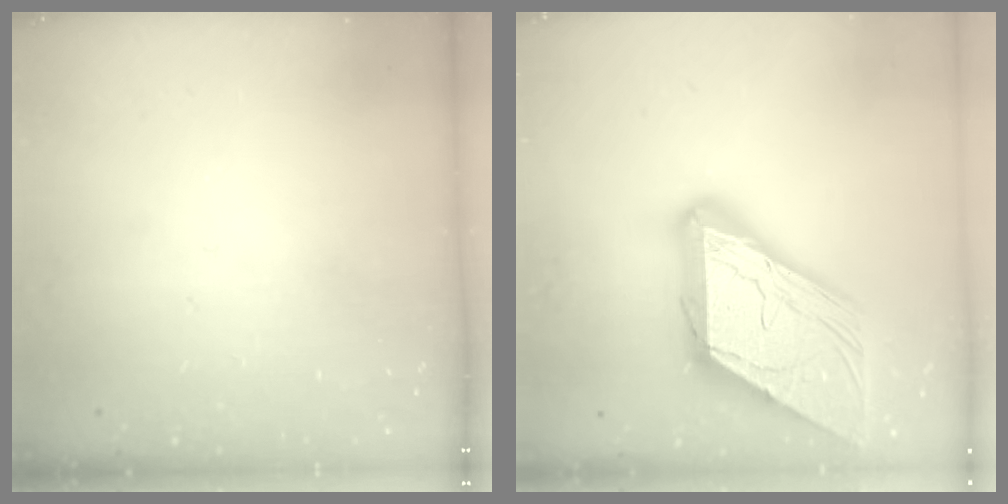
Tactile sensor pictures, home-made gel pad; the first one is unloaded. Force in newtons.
{"total": 23.0, "press": 22.9, "slide": 2.4}